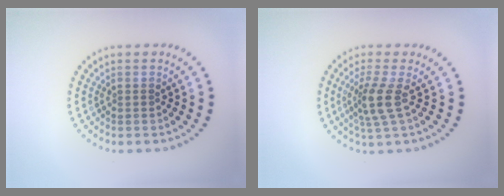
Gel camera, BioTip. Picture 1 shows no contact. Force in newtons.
{"total": 2.9, "press": 2.1, "slide": 1.9}